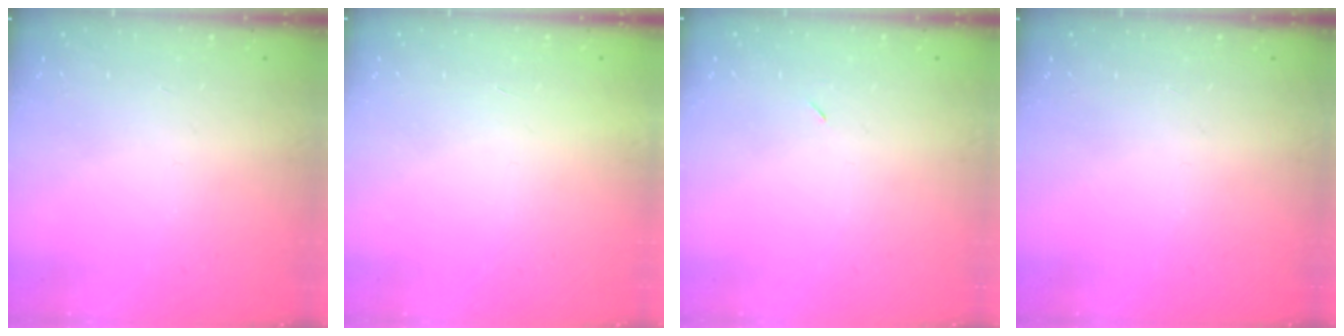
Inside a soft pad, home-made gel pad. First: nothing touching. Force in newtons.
{"total": 1.7, "press": 1.7, "slide": 0.1}
{"total": 2.3, "press": 2.0, "slide": 1.2}
{"total": 0.0}